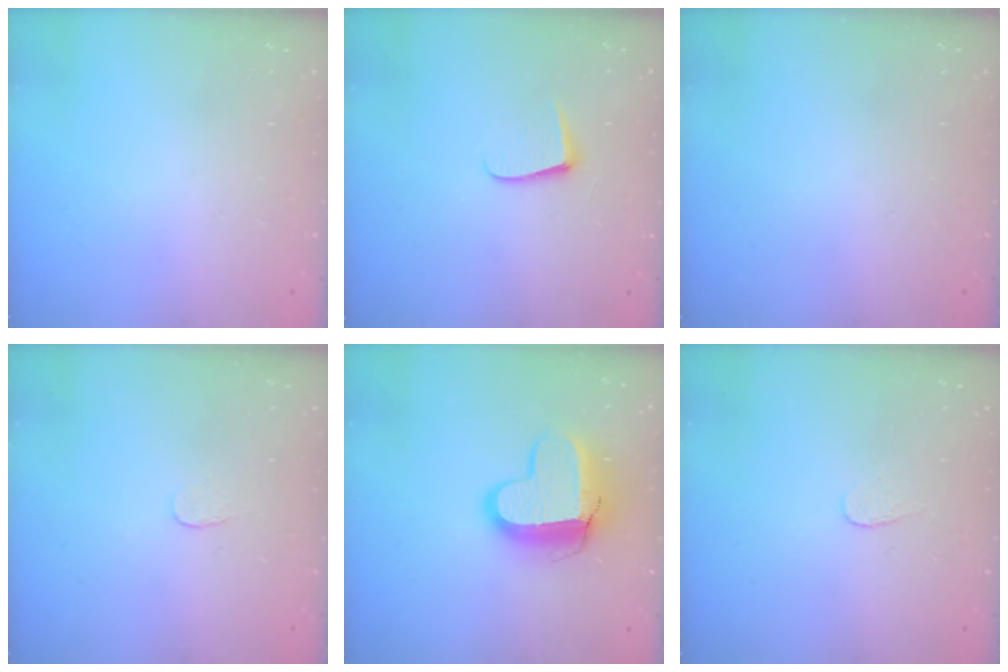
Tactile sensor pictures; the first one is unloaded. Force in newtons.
{"total": 5.9, "press": 5.8, "slide": 0.5}
{"total": 0.0}
{"total": 3.0, "press": 3.0, "slide": 0.2}
{"total": 12.7, "press": 12.6, "slide": 1.1}
{"total": 2.7, "press": 2.7, "slide": 0.3}